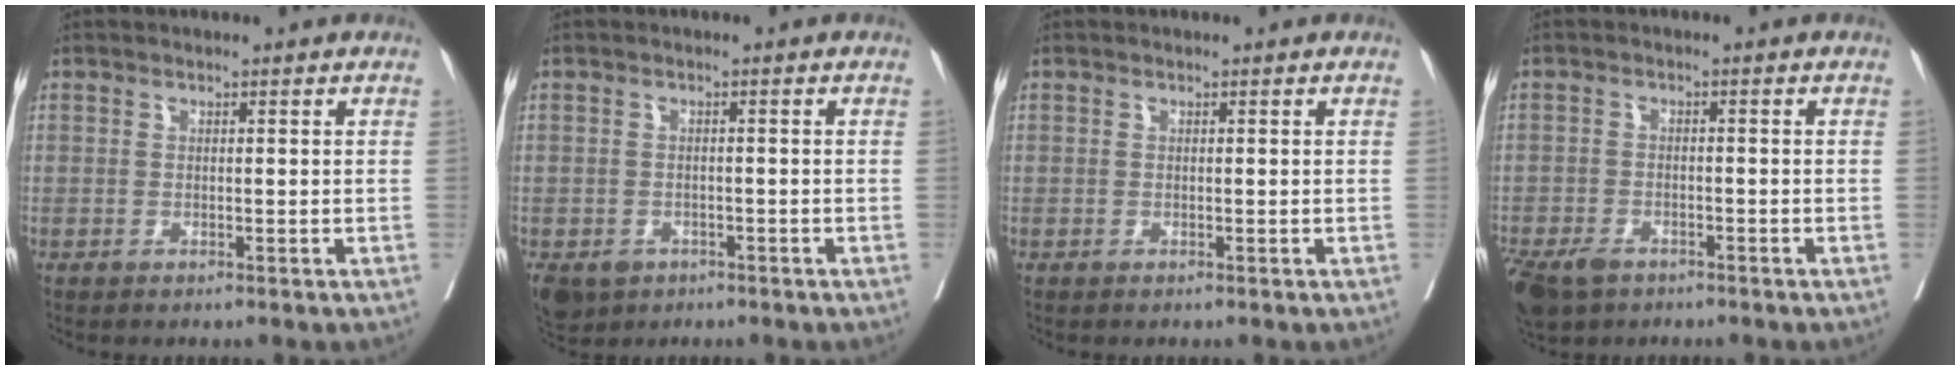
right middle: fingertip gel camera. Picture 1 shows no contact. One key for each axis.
{"total": 6.9, "fx": -3.7, "fy": 5.2, "fz": 2.4, "tx": -0.056, "ty": -0.006, "tz": -0.053}
{"total": 0.0}
{"total": 8.3, "fx": -5.6, "fy": 4.6, "fz": 4.0, "tx": -0.087, "ty": -0.010, "tz": -0.090}